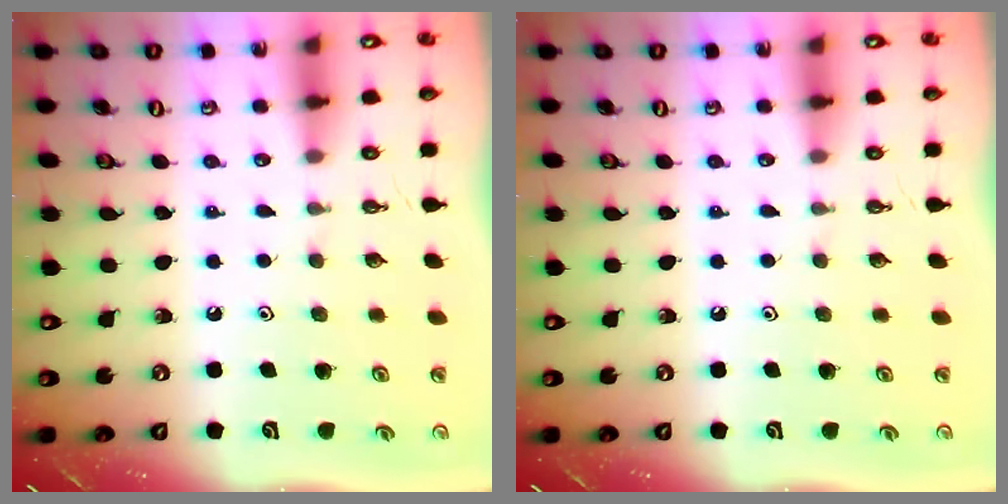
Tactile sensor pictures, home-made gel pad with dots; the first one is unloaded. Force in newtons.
{"total": 0.0}